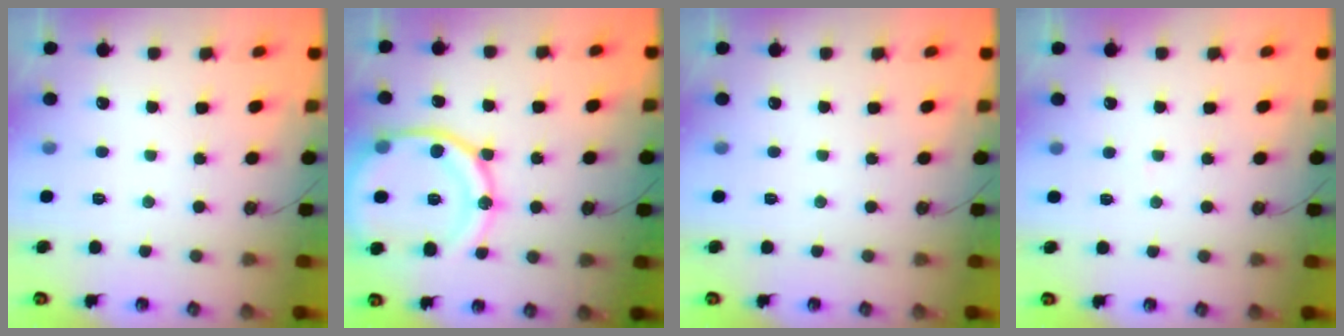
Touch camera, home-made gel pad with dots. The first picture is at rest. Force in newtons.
{"total": 20.1, "press": 20.0, "slide": 2.2}
{"total": 0.0}
{"total": 2.9, "press": 2.9, "slide": 0.2}